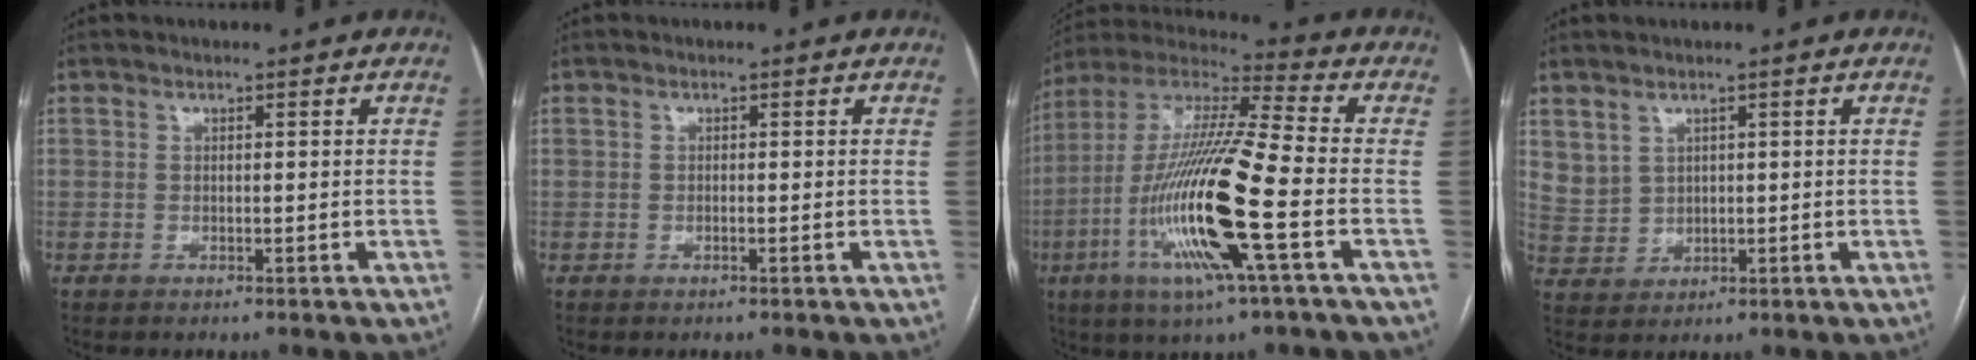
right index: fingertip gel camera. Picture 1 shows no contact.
{"total": 0.0}
{"total": 20.2, "force": [-5.8, 0.9, 19.3], "torque": [-0.406, -0.019, -0.116]}
{"total": 4.3, "force": [2.5, 3.4, 1.1], "torque": [-0.025, 0.004, 0.063]}